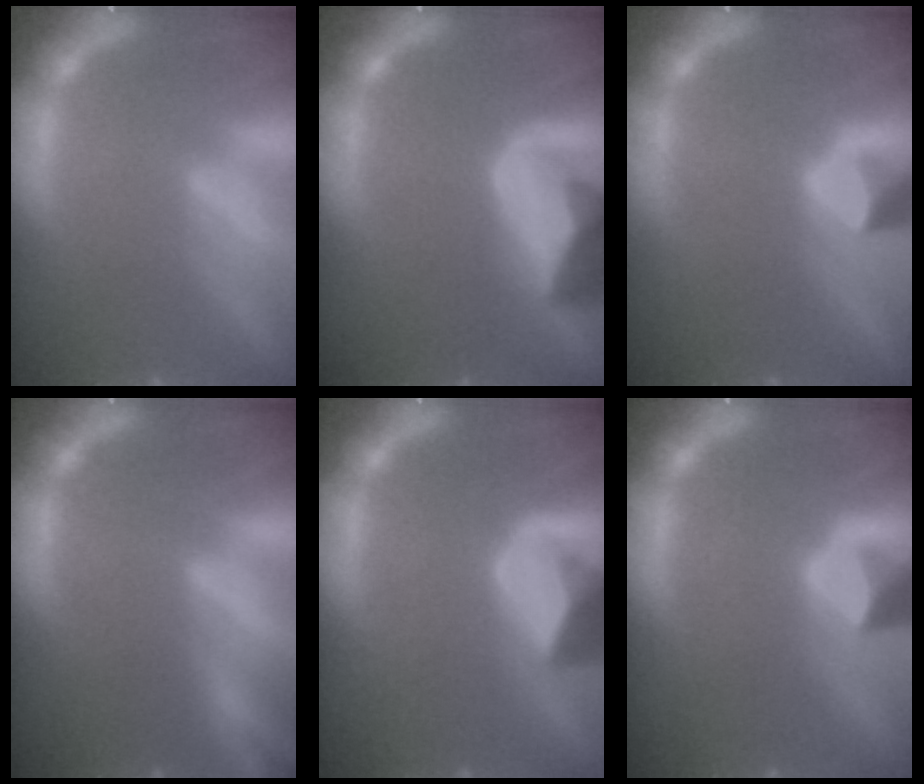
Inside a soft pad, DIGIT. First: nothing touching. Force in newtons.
{"total": 10.0}
{"total": 1.9}
{"total": 9.4}
{"total": 5.9}
{"total": 2.4}